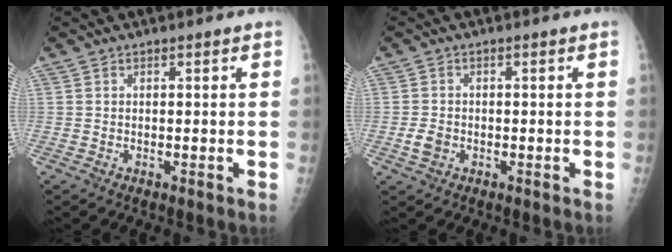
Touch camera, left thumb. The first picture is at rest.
{"total": 2.8, "force": [-0.8, 2.2, 1.5], "torque": [-0.025, 0.002, -0.013]}